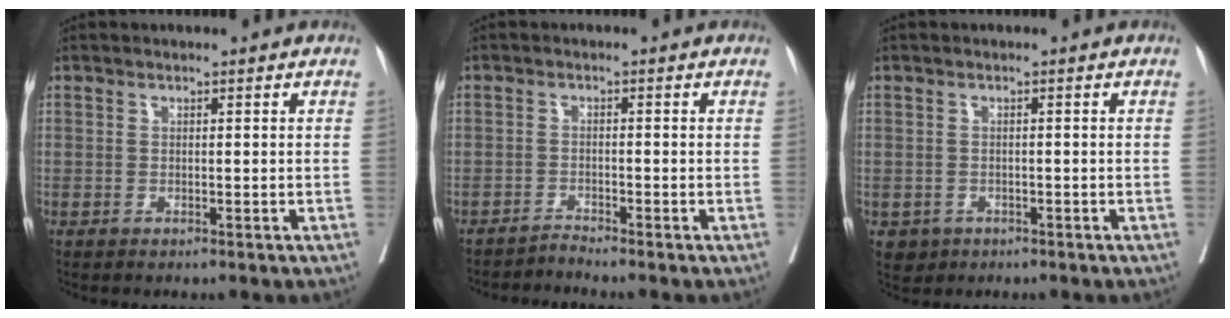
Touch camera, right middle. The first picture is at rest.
{"total": 1.8, "force": [-1.6, -0.8, -0.5], "torque": [0.012, -0.009, -0.028]}
{"total": 2.3, "force": [-1.2, 2.0, 0.4], "torque": [-0.002, 0.005, -0.014]}